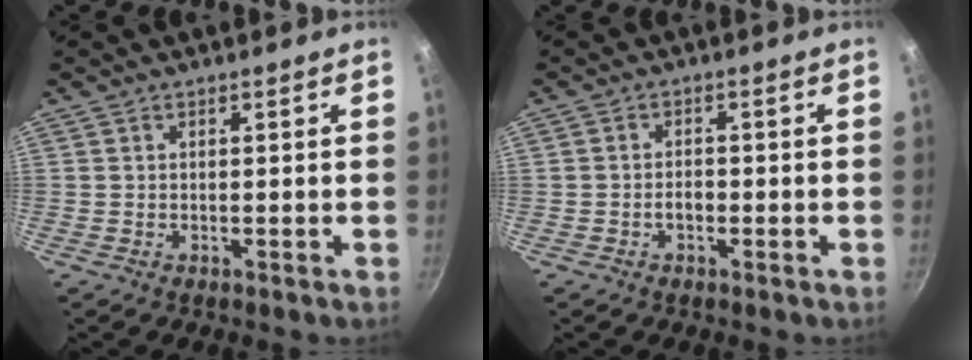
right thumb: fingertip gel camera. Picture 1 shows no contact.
{"total": 2.1, "force": [-0.8, 1.4, 1.4], "torque": [-0.018, 0.014, -0.014]}